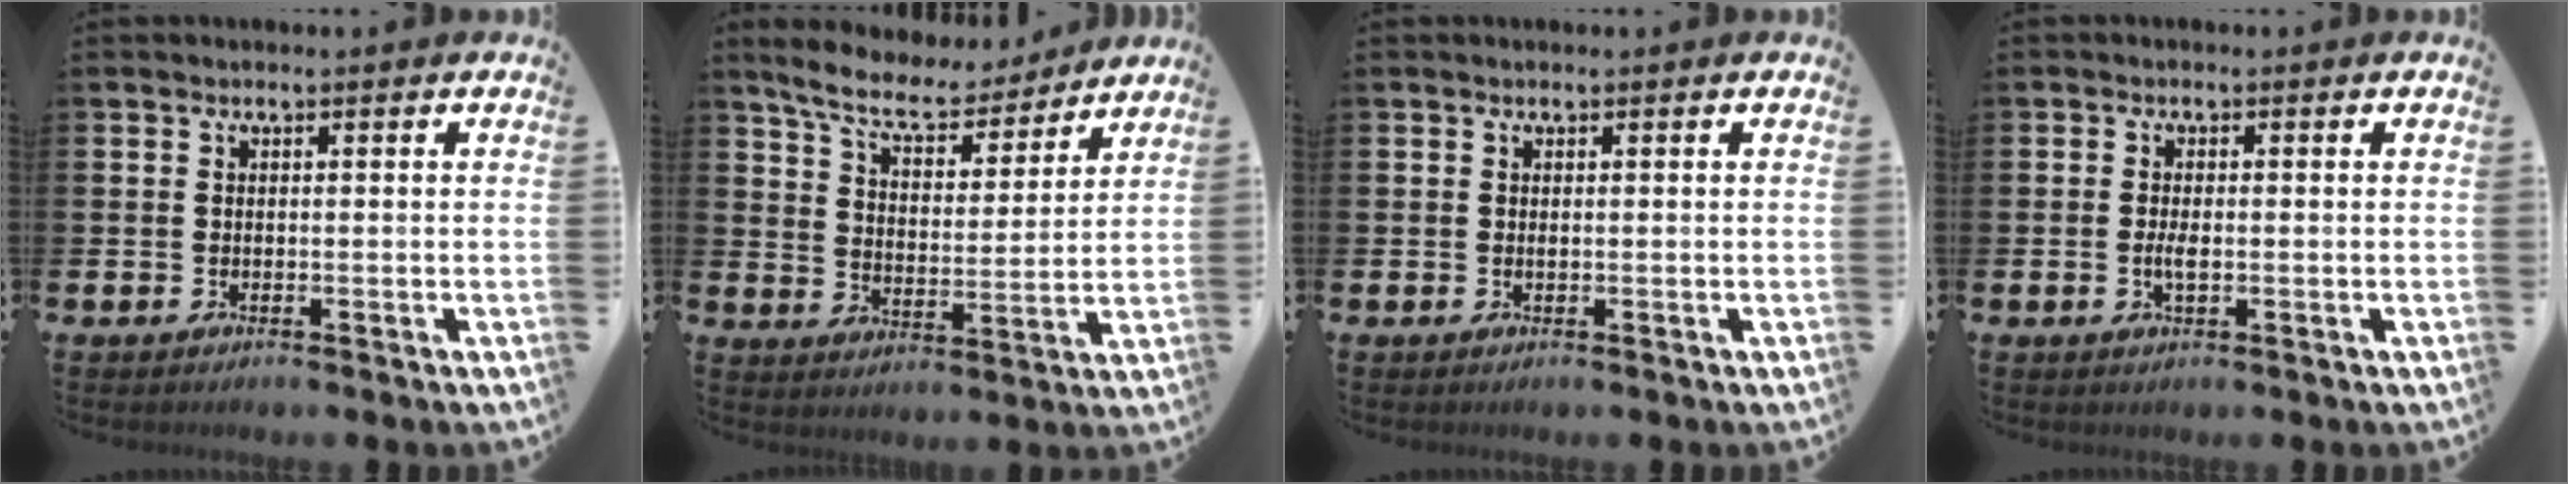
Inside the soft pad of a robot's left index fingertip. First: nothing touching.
{"total": 8.3, "force": [7.6, 2.0, 2.4], "torque": [-0.080, -0.049, 0.135]}
{"total": 0.0}
{"total": 1.9, "force": [-0.2, 0.7, 1.8], "torque": [-0.034, 0.001, -0.004]}